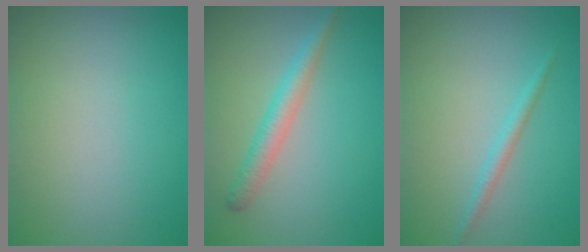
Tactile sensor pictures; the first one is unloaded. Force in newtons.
{"total": 2.8, "press": 2.8, "slide": 0.0}
{"total": 1.4, "press": 1.4, "slide": 0.1}